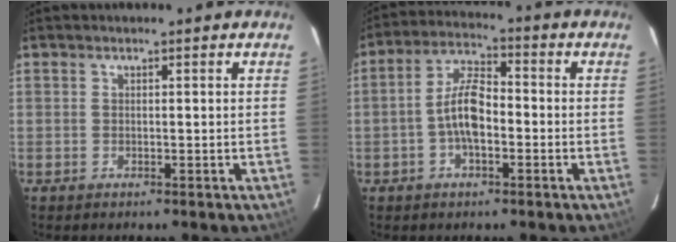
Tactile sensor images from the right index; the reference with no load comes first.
{"total": 7.8, "force": [-1.9, 3.3, 6.8], "torque": [-0.140, 0.015, -0.036]}